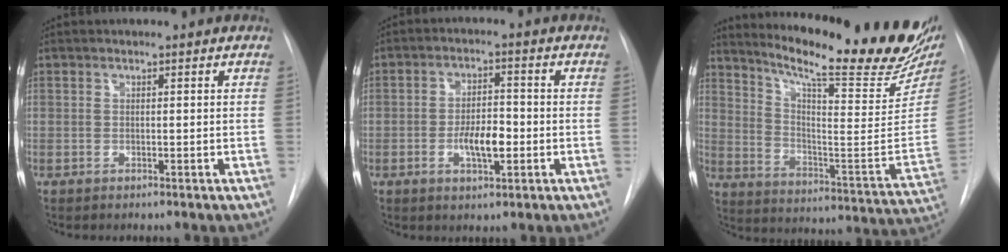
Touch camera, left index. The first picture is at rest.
{"total": 5.7, "force": [-2.0, 2.0, 5.0], "torque": [-0.087, -0.003, -0.032]}
{"total": 25.9, "force": [21.5, 3.1, 14.1], "torque": [-0.217, -0.083, 0.286]}